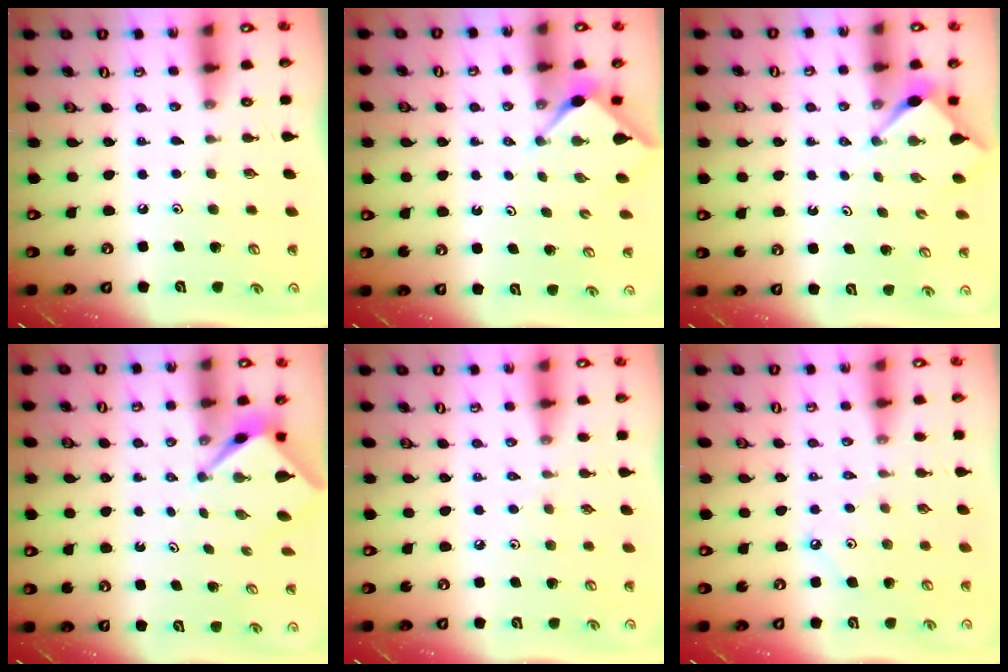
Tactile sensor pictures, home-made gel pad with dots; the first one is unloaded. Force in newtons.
{"total": 2.9, "press": 2.9, "slide": 0.4}
{"total": 2.9, "press": 2.9, "slide": 0.4}
{"total": 2.5, "press": 2.5, "slide": 0.1}
{"total": 2.5, "press": 2.5, "slide": 0.5}
{"total": 3.0, "press": 3.0, "slide": 0.3}